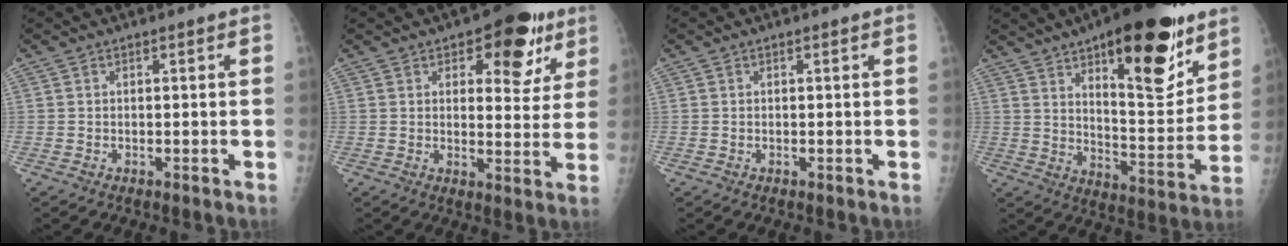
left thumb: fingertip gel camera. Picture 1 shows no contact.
{"total": 12.2, "force": [6.4, 6.3, 8.4], "torque": [-0.056, -0.023, 0.079]}
{"total": 0.0}
{"total": 24.8, "force": [14.2, 8.8, 18.3], "torque": [-0.229, -0.066, 0.218]}